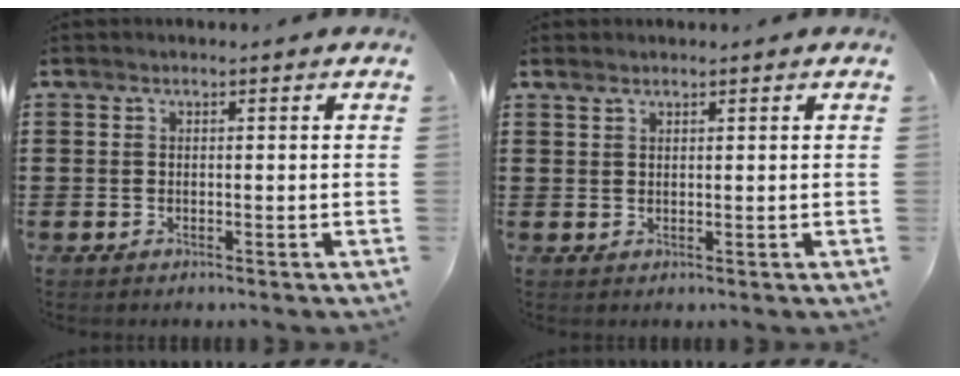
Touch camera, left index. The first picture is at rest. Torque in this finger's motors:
{"motor_torque": [1.85, 0.28, 0.35, 0.09]}